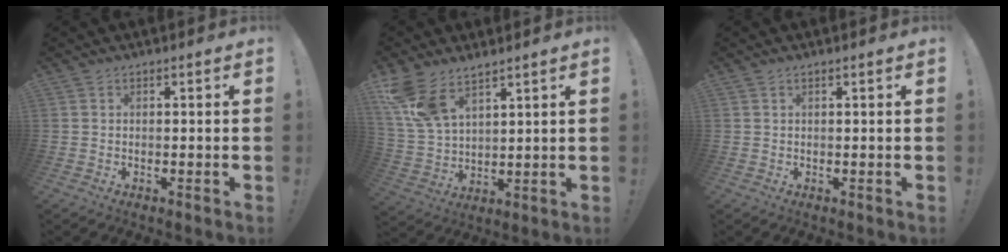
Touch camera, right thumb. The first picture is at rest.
{"total": 11.1, "force": [8.1, 5.2, 5.6], "torque": [-0.123, -0.032, 0.162]}
{"total": 0.6, "force": [0.3, -0.1, 0.5], "torque": [-0.018, 0.003, 0.006]}